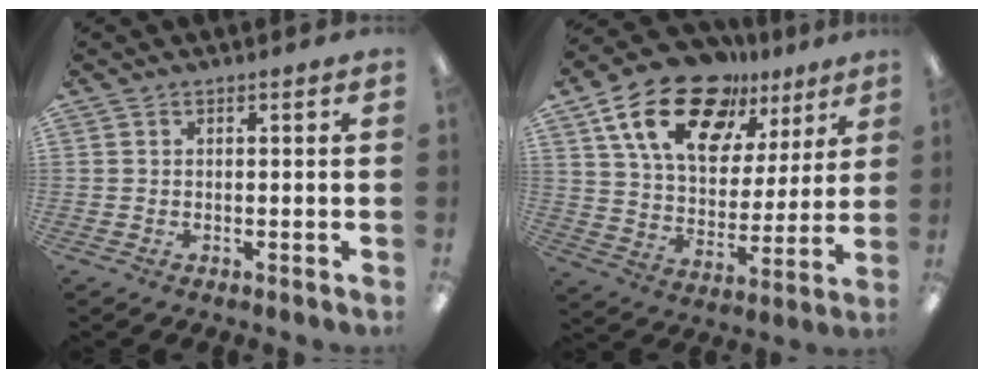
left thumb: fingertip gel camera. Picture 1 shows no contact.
{"total": 20.7, "force": [12.9, 11.2, 11.7], "torque": [-0.203, -0.062, 0.231]}